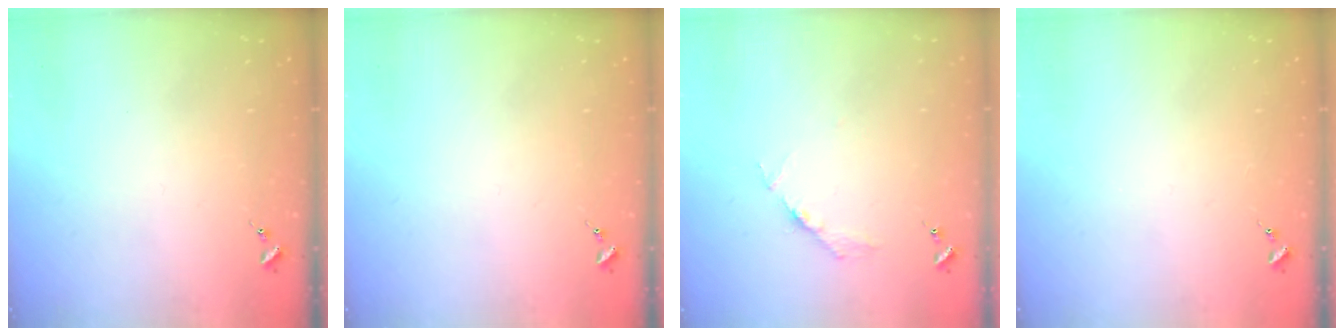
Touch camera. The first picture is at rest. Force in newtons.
{"total": 0.0}
{"total": 3.8, "press": 3.8, "slide": 0.4}
{"total": 0.0}